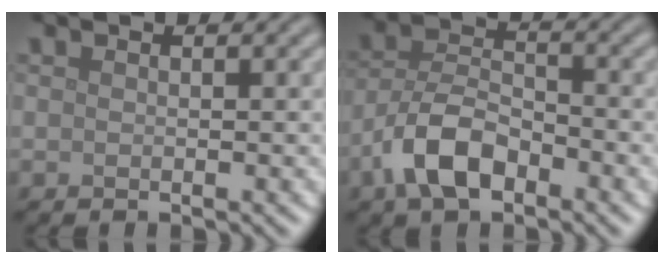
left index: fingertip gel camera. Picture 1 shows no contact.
{"total": 5.8, "force": [-3.1, 3.0, 3.9], "torque": [-0.073, 0.006, -0.068]}